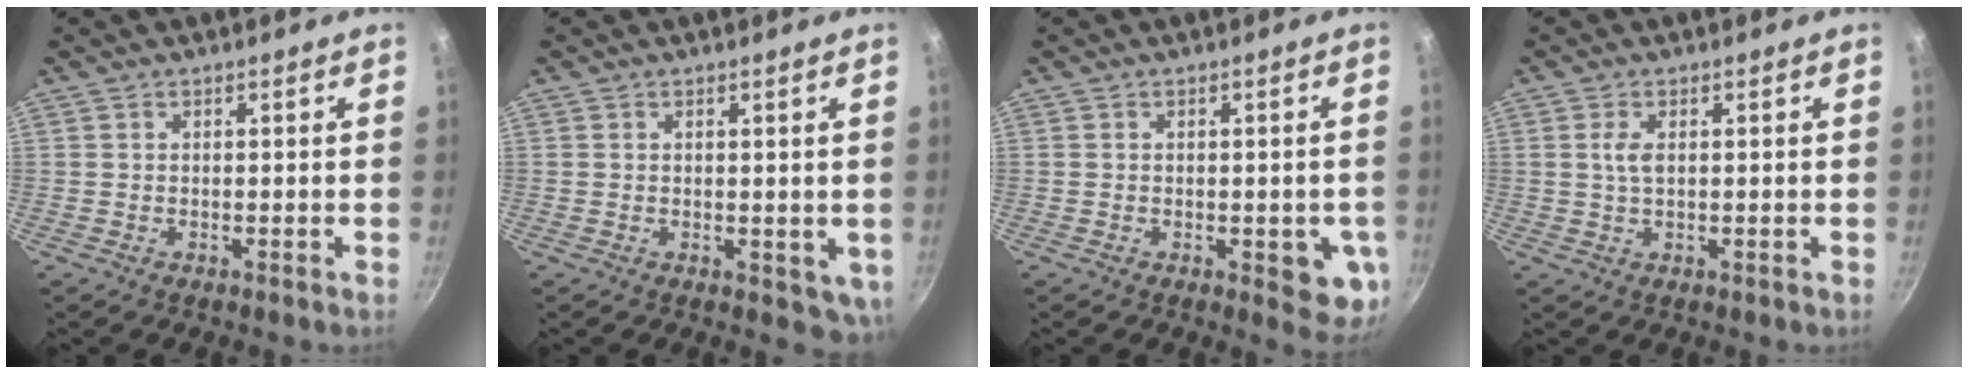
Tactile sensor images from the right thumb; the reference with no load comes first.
{"total": 3.8, "force": [0.7, 2.3, 2.9], "torque": [-0.033, -0.008, 0.013]}
{"total": 7.5, "force": [-1.7, 3.2, 6.5], "torque": [-0.053, -0.004, -0.019]}
{"total": 2.6, "force": [0.5, 1.2, 2.2], "torque": [-0.045, 0.002, 0.011]}